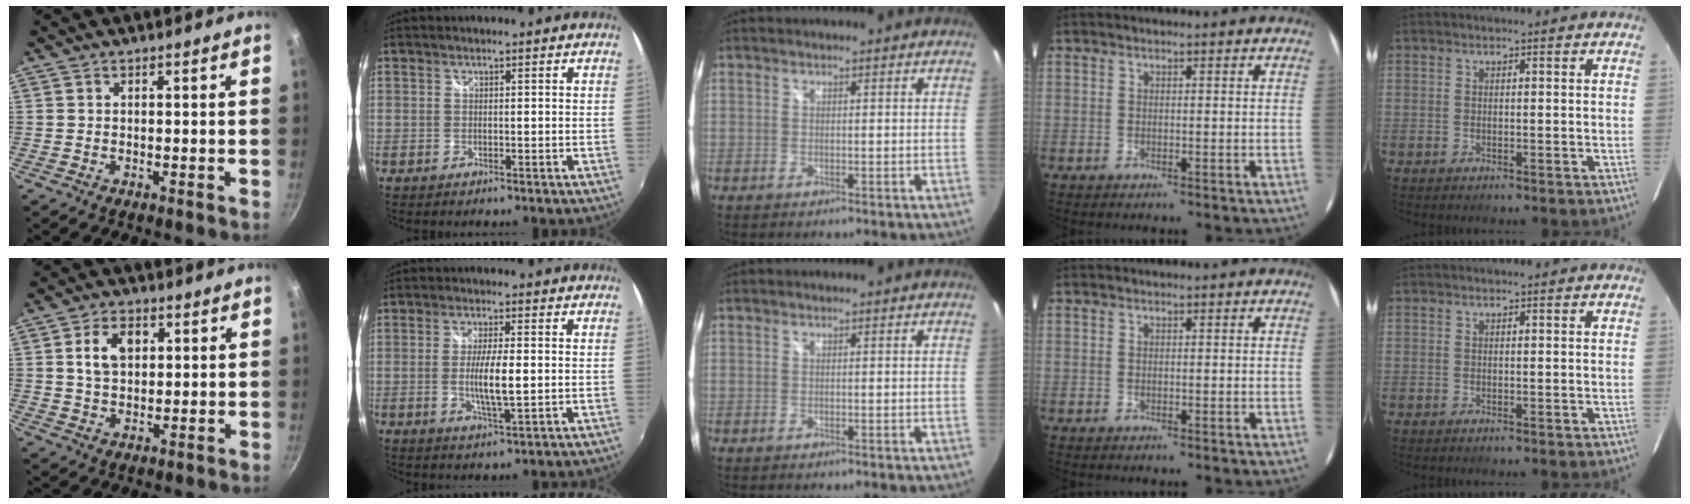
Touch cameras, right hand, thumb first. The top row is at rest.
{"thumb": {"total": 6.9, "force": [1.8, 4.7, 4.7], "torque": [-0.066, 0.001, 0.029]}, "index": {"total": 6.5, "force": [-0.6, 1.0, 6.4], "torque": [-0.117, -0.010, -0.010]}}